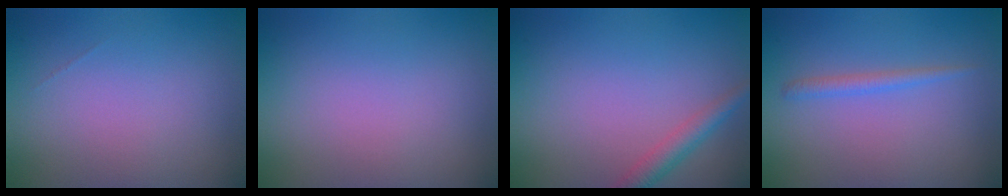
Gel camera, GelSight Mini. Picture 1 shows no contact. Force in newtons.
{"total": 0.0}
{"total": 2.4, "press": 2.4, "slide": 0.1}
{"total": 1.3, "press": 1.3, "slide": 0.0}